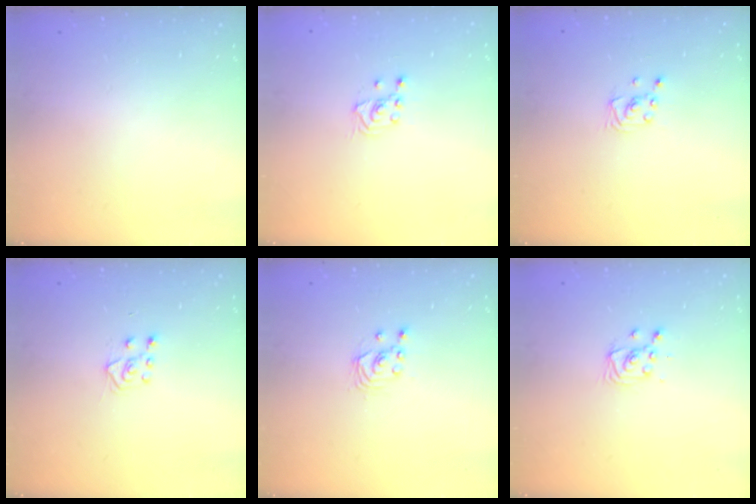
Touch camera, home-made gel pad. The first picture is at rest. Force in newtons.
{"total": 2.1, "press": 2.0, "slide": 0.8}
{"total": 2.0, "press": 2.0, "slide": 0.1}
{"total": 6.1, "press": 6.1, "slide": 0.5}
{"total": 1.7, "press": 1.7, "slide": 0.2}
{"total": 3.8, "press": 3.7, "slide": 0.4}